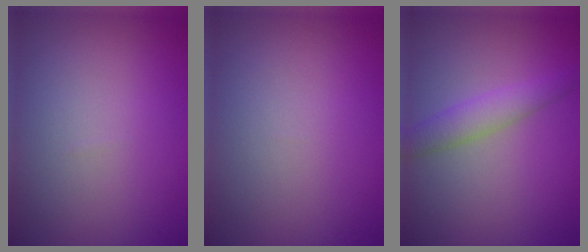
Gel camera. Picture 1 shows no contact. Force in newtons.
{"total": 0.0}
{"total": 2.7, "press": 2.7, "slide": 0.0}